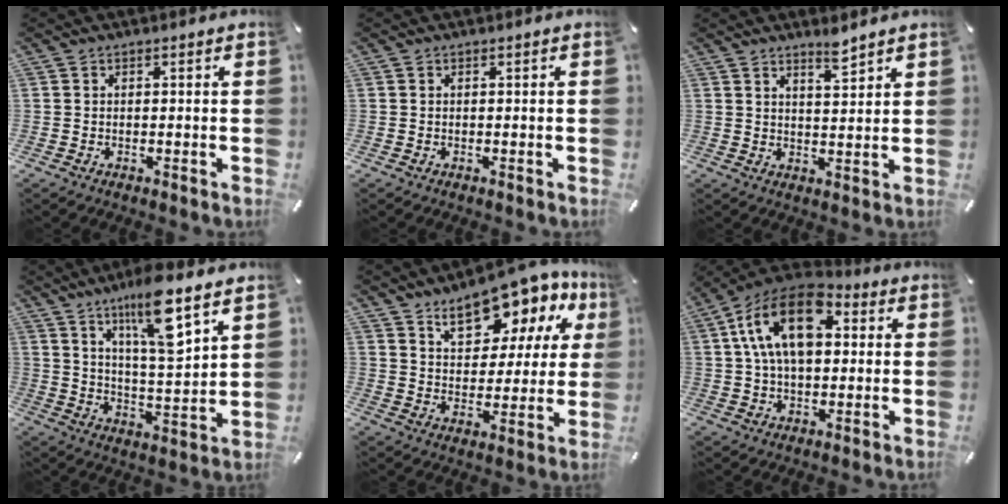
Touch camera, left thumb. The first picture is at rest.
{"total": 0.0}
{"total": 4.5, "force": [4.0, 0.6, 2.0], "torque": [-0.032, -0.029, 0.069]}
{"total": 14.5, "force": [9.5, 3.3, 10.5], "torque": [-0.176, -0.050, 0.155]}
{"total": 14.6, "force": [11.1, 6.9, 6.6], "torque": [-0.107, -0.075, 0.195]}
{"total": 16.8, "force": [5.1, 10.4, 12.1], "torque": [-0.245, -0.003, 0.087]}